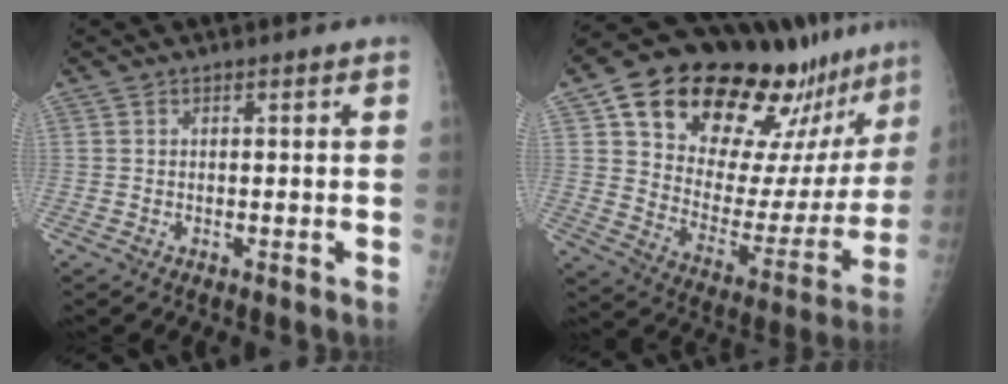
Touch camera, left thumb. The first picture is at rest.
{"total": 27.7, "force": [19.6, 11.7, 15.6], "torque": [-0.196, -0.068, 0.289]}